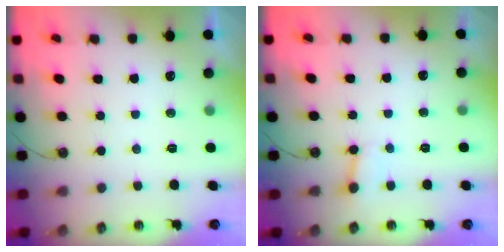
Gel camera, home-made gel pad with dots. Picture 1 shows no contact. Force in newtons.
{"total": 2.5, "press": 2.5, "slide": 0.2}